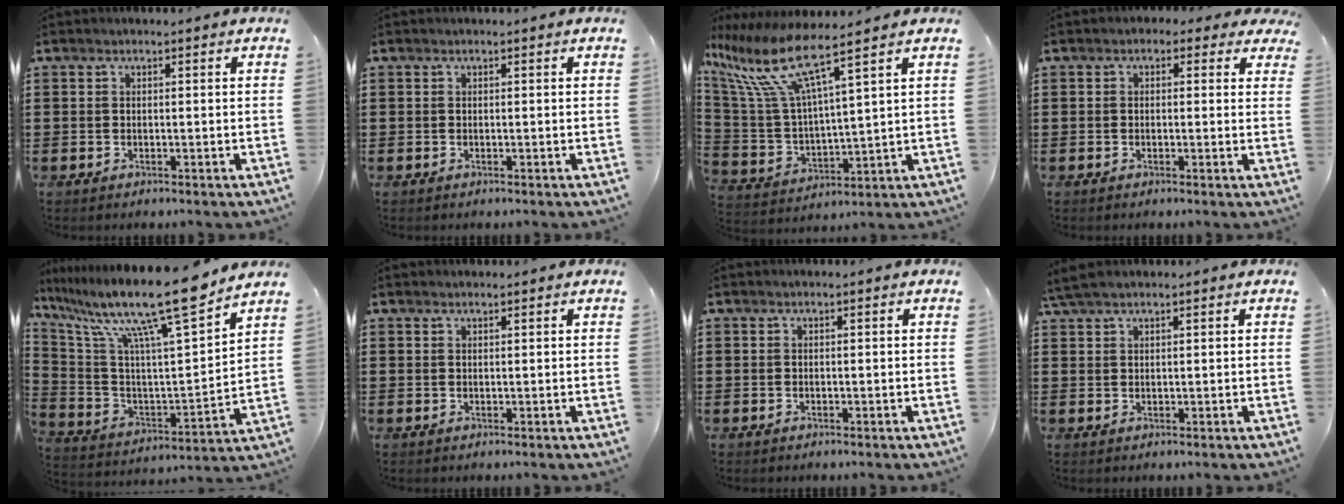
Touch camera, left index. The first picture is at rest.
{"total": 0.0}
{"total": 11.2, "force": [7.4, 2.2, 8.1], "torque": [-0.204, -0.042, 0.119]}
{"total": 1.3, "force": [0.2, 1.1, 0.7], "torque": [-0.019, 0.008, 0.001]}
{"total": 16.2, "force": [12.3, 1.3, 10.4], "torque": [-0.217, -0.075, 0.194]}
{"total": 0.5, "force": [0.5, 0.1, 0.1], "torque": [-0.003, 0.000, 0.009]}
{"total": 0.0}
{"total": 2.5, "force": [1.9, 0.6, 1.5], "torque": [-0.033, 0.004, 0.035]}